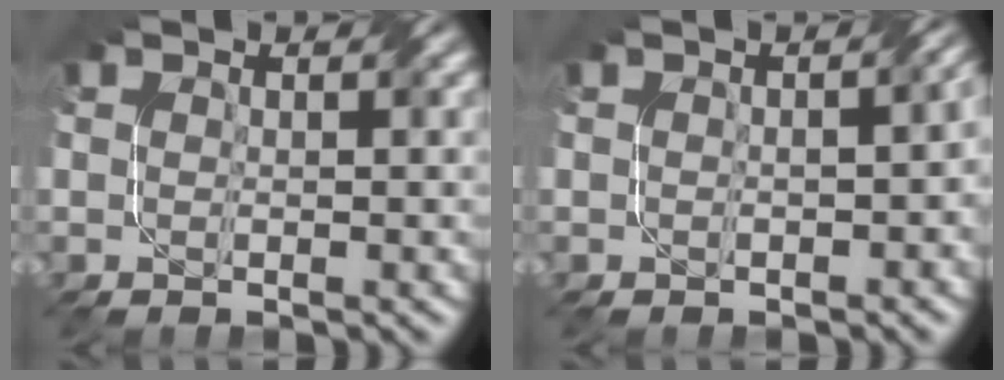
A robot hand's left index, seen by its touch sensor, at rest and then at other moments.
{"total": 3.4, "force": [-0.2, 1.7, 3.0], "torque": [-0.019, 0.001, 0.007]}